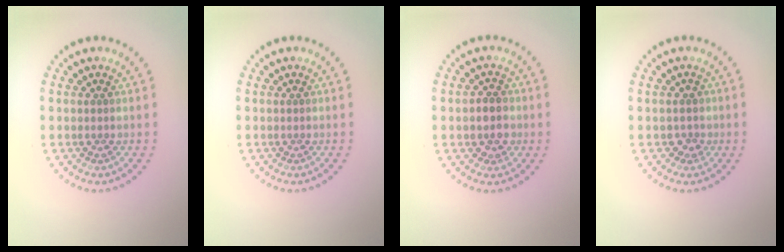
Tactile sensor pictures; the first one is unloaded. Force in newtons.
{"total": 0.0}
{"total": 2.5, "press": 2.5, "slide": 0.6}
{"total": 1.3, "press": 1.0, "slide": 0.7}